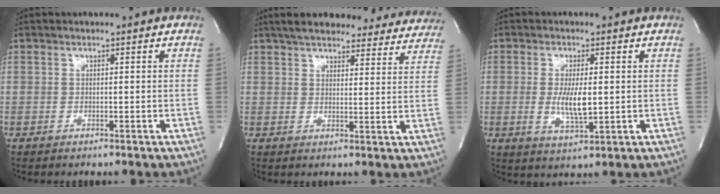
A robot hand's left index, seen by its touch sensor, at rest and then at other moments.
{"total": 26.2, "force": [23.4, 6.8, 9.6], "torque": [-0.145, -0.010, 0.278]}
{"total": 5.4, "force": [-0.3, 1.2, 5.3], "torque": [-0.106, -0.016, -0.003]}